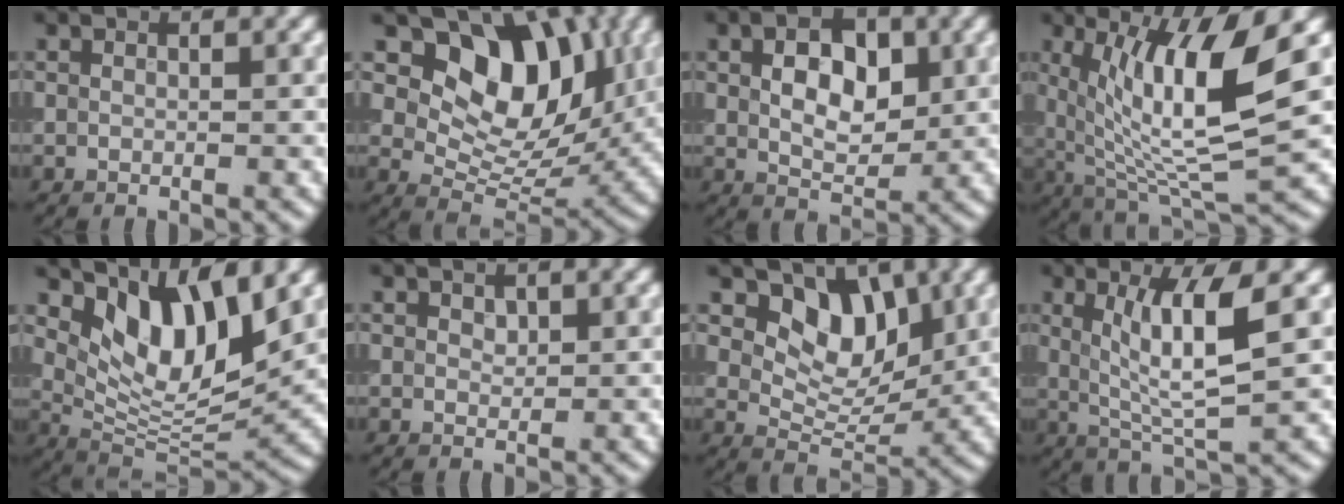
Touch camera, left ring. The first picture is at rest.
{"total": 10.1, "force": [3.7, 6.6, 6.7], "torque": [-0.087, -0.009, 0.056]}
{"total": 5.0, "force": [1.0, 3.1, 3.8], "torque": [-0.062, 0.001, 0.014]}
{"total": 11.1, "force": [2.8, 2.8, 10.3], "torque": [-0.183, -0.009, 0.058]}
{"total": 8.0, "force": [4.2, 3.2, 6.1], "torque": [-0.106, -0.017, 0.077]}
{"total": 0.7, "force": [0.4, 0.5, 0.3], "torque": [-0.005, -0.003, 0.008]}
{"total": 5.5, "force": [2.6, 3.5, 3.4], "torque": [-0.048, -0.013, 0.036]}
{"total": 6.2, "force": [1.7, 1.1, 5.9], "torque": [-0.107, -0.007, 0.034]}